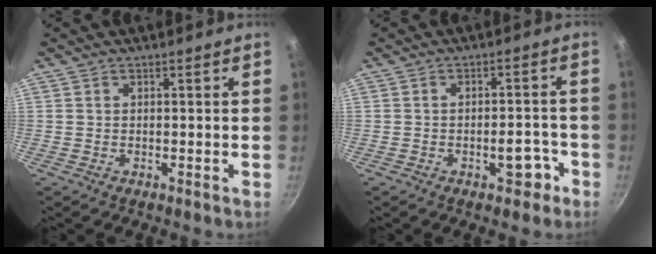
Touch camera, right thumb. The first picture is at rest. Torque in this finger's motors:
{"motor_torque": [2.84, 2.17, 0.51, -0.01, 0.15]}